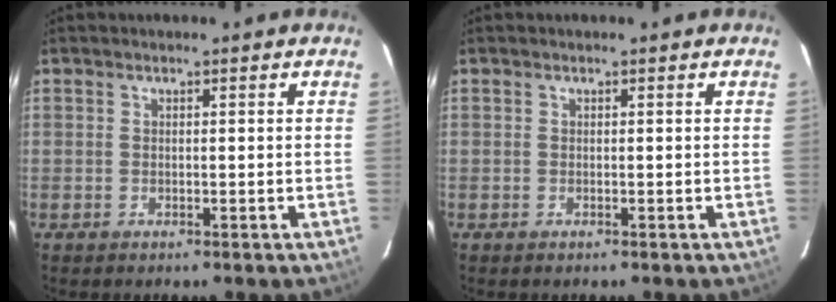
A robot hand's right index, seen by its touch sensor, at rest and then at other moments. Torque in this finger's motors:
{"motor_torque": [0.05, -0.06, 0.04, 0.01]}